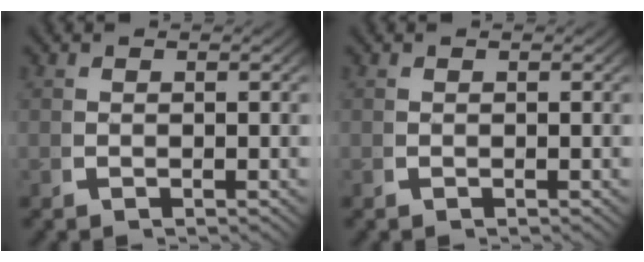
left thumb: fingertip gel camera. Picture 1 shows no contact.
{"total": 0.0}